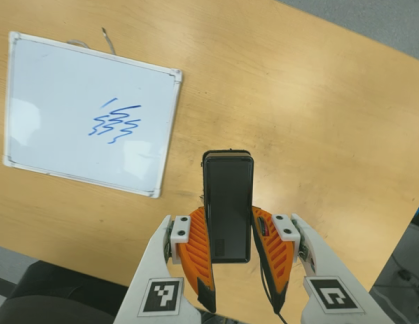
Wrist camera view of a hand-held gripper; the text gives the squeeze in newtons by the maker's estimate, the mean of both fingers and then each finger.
{"total": 4.1, "left": 3.0, "right": 5.3}